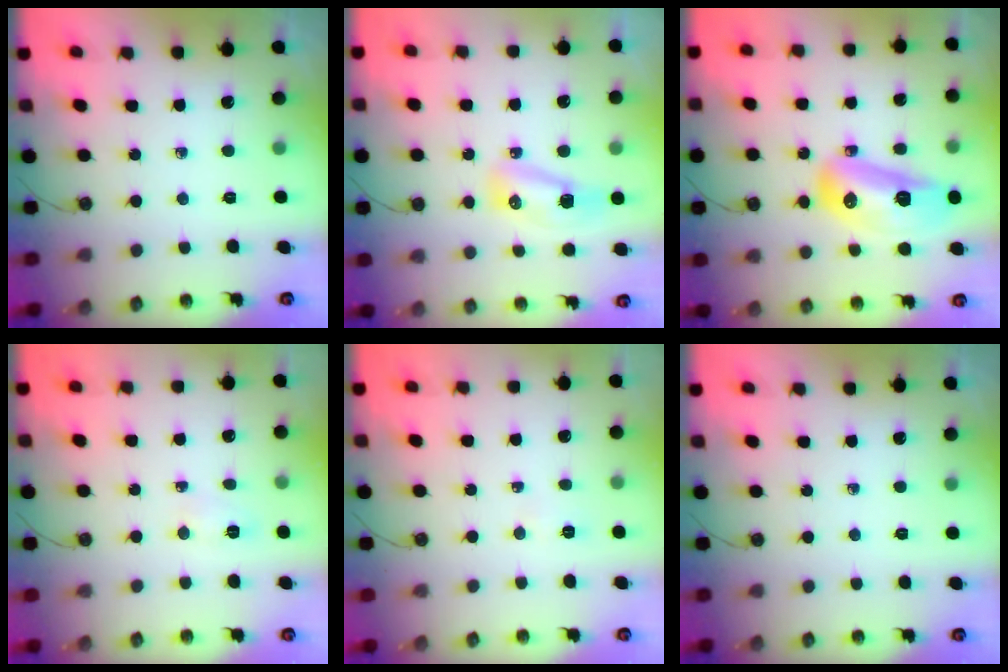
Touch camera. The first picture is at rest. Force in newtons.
{"total": 7.8, "press": 7.8, "slide": 1.0}
{"total": 15.2, "press": 15.1, "slide": 2.0}
{"total": 4.0, "press": 3.9, "slide": 0.5}
{"total": 2.6, "press": 2.4, "slide": 0.9}
{"total": 0.0}